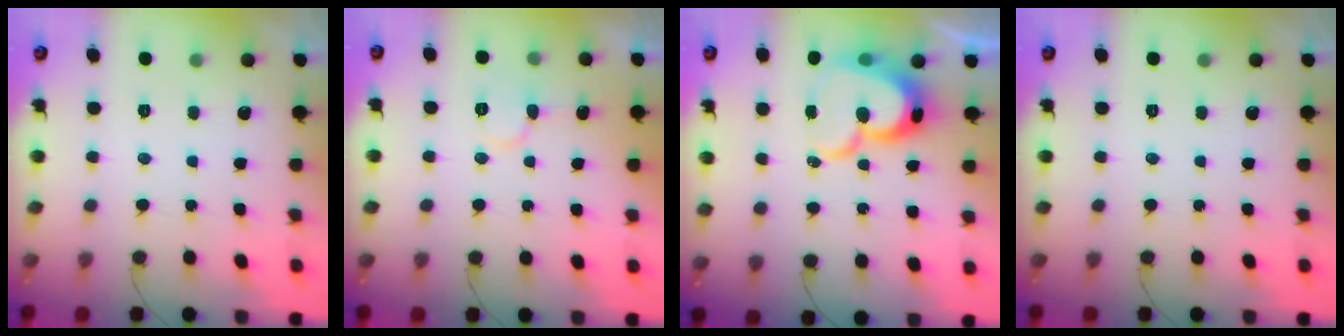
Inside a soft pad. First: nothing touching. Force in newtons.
{"total": 5.8, "press": 5.8, "slide": 0.1}
{"total": 17.2, "press": 17.1, "slide": 1.2}
{"total": 0.0}